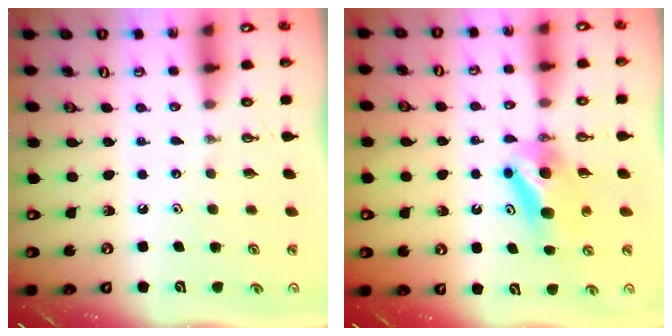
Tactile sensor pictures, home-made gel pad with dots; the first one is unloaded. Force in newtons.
{"total": 7.4, "press": 7.0, "slide": 2.3}